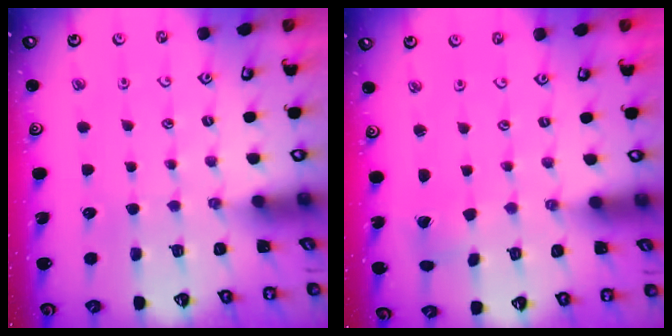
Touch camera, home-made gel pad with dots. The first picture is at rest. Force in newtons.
{"total": 1.3, "press": 1.3, "slide": 0.1}